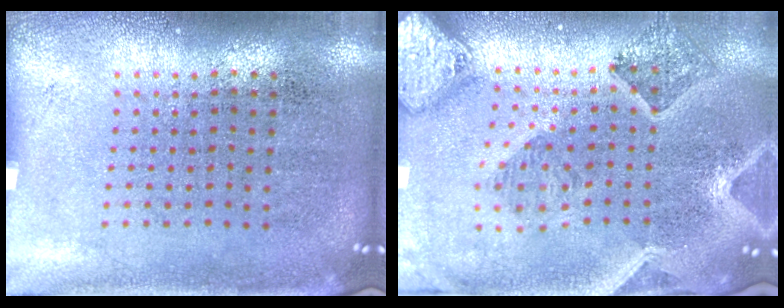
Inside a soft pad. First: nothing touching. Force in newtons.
{"total": 2.1, "press": 1.9, "slide": 0.7}